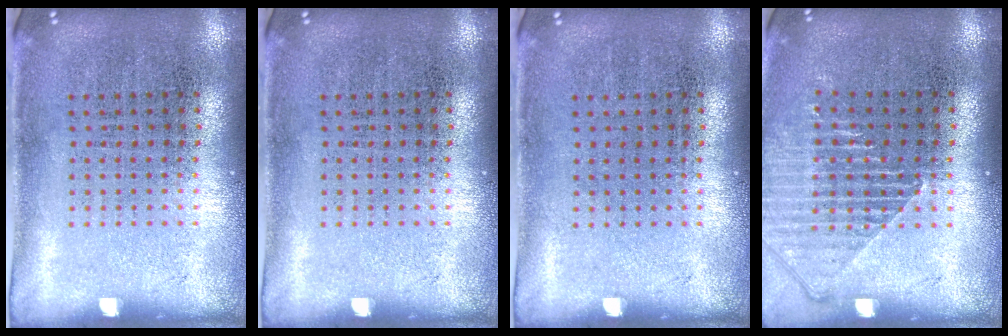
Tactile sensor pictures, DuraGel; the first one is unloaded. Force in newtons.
{"total": 0.0}
{"total": 0.0}
{"total": 1.3, "press": 1.3, "slide": 0.1}